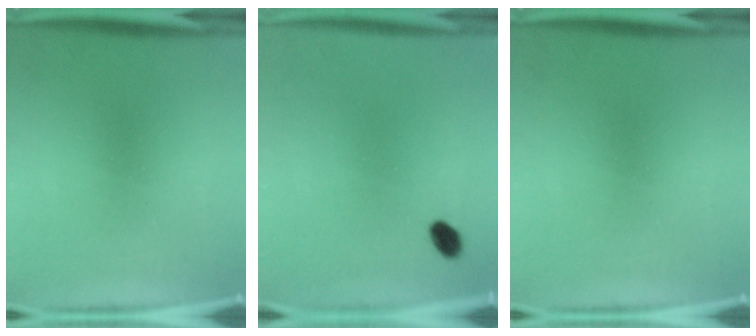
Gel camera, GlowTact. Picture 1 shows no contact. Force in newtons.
{"total": 2.8}
{"total": 0.0}